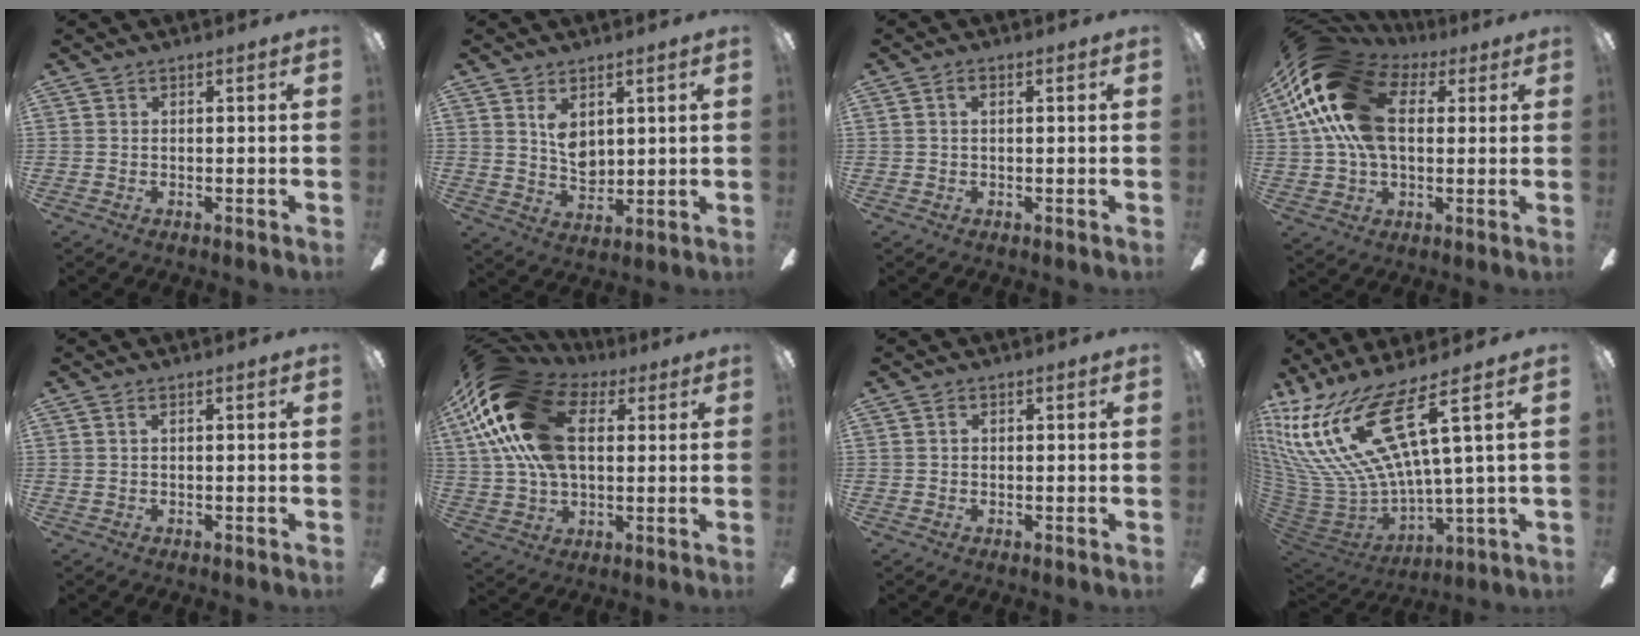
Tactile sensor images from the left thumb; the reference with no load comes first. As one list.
[{"total": 6.7, "force": [3.2, 4.4, 3.9], "torque": [-0.054, -0.015, 0.057]}, {"total": 1.8, "force": [0.4, 1.0, 1.5], "torque": [-0.022, 0.003, 0.005]}, {"total": 22.6, "force": [5.1, 14.4, 16.6], "torque": [-0.350, 0.015, 0.088]}, {"total": 1.0, "force": [0.4, 0.4, 0.8], "torque": [-0.017, 0.003, 0.006]}, {"total": 25.6, "force": [7.4, 15.8, 18.7], "torque": [-0.385, 0.000, 0.126]}, {"total": 1.3, "force": [0.4, 1.0, 0.7], "torque": [-0.007, 0.002, 0.005]}, {"total": 23.9, "force": [12.5, 7.6, 18.9], "torque": [-0.423, -0.076, 0.218]}]